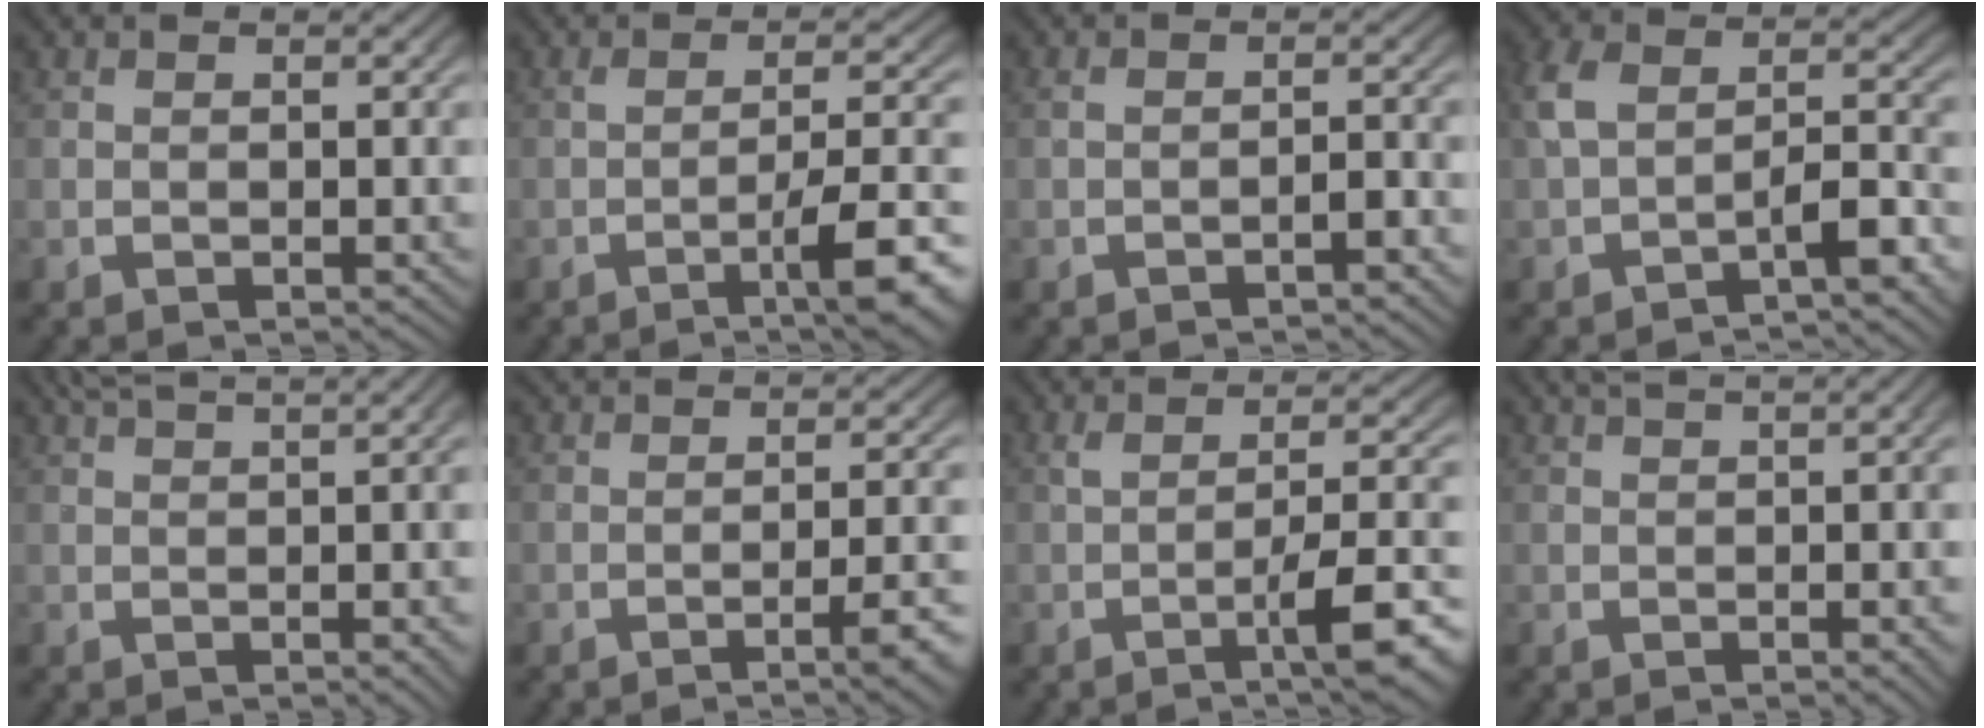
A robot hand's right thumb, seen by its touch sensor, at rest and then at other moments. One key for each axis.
{"total": 6.6, "fx": -2.3, "fy": 2.0, "fz": 5.8, "tx": -0.085, "ty": -0.003, "tz": -0.033}
{"total": 1.4, "fx": -1.2, "fy": 0.3, "fz": 0.8, "tx": -0.015, "ty": -0.002, "tz": -0.015}
{"total": 5.3, "fx": -1.9, "fy": 2.8, "fz": 4.1, "tx": -0.087, "ty": -0.008, "tz": -0.018}
{"total": 3.6, "fx": 2.7, "fy": 0.4, "fz": 2.4, "tx": -0.030, "ty": 0.004, "tz": 0.045}
{"total": 3.7, "fx": -1.4, "fy": 0.7, "fz": 3.3, "tx": -0.046, "ty": 0.009, "tz": -0.026}
{"total": 6.1, "fx": -1.7, "fy": 1.8, "fz": 5.6, "tx": -0.081, "ty": 0.002, "tz": -0.022}
{"total": 2.5, "fx": 1.6, "fy": 0.1, "fz": 1.9, "tx": -0.023, "ty": 0.003, "tz": 0.026}